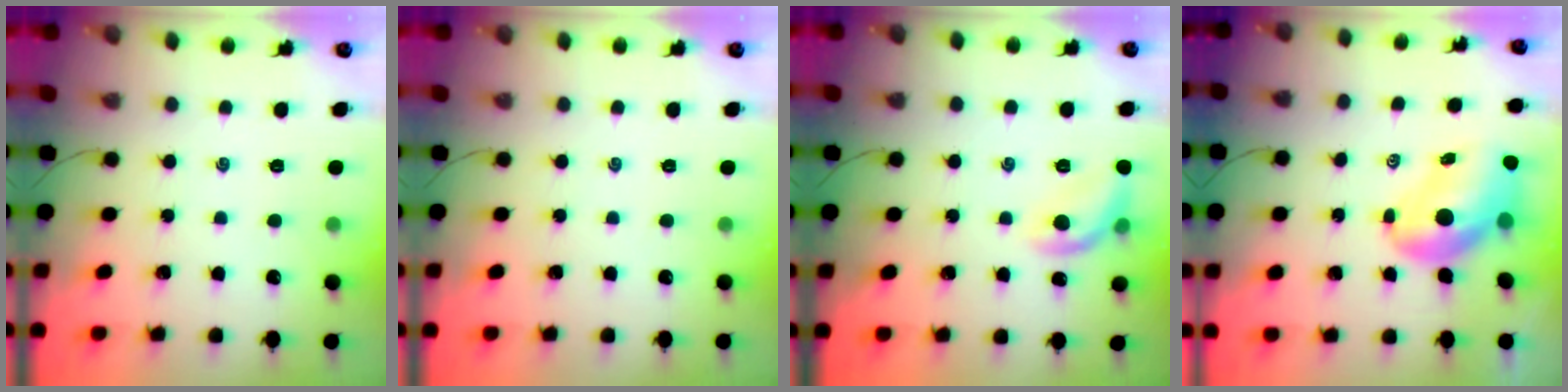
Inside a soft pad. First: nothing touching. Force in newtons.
{"total": 0.0}
{"total": 9.6, "press": 9.6, "slide": 0.4}
{"total": 10.2, "press": 9.8, "slide": 2.9}